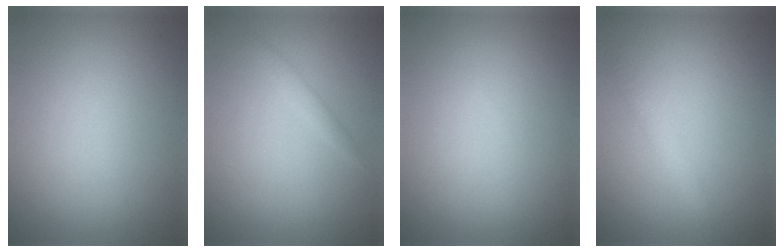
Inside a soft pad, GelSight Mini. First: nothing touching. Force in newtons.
{"total": 1.0, "press": 1.0, "slide": 0.1}
{"total": 0.0}
{"total": 1.0, "press": 1.0, "slide": 0.1}